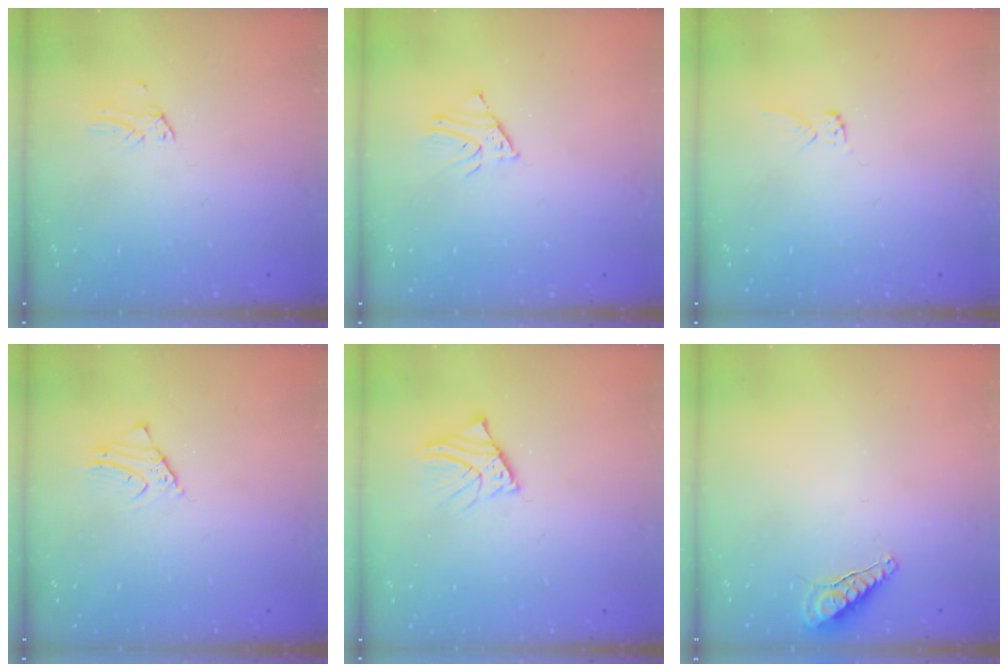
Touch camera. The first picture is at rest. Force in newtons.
{"total": 2.5, "press": 2.5, "slide": 0.2}
{"total": 2.6, "press": 2.6, "slide": 0.1}
{"total": 2.6, "press": 2.6, "slide": 0.3}
{"total": 3.7, "press": 3.7, "slide": 0.4}
{"total": 8.0, "press": 7.9, "slide": 1.1}